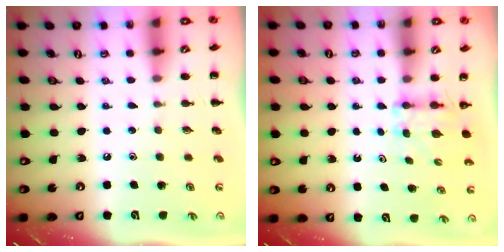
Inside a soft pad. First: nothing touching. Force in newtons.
{"total": 4.2, "press": 4.2, "slide": 0.2}